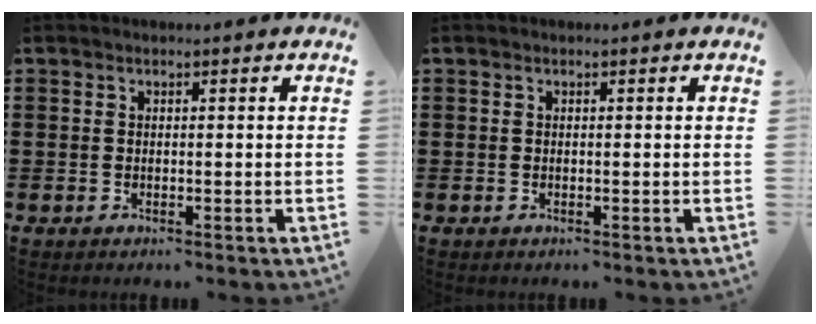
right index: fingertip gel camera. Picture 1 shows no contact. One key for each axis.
{"total": 0.0}